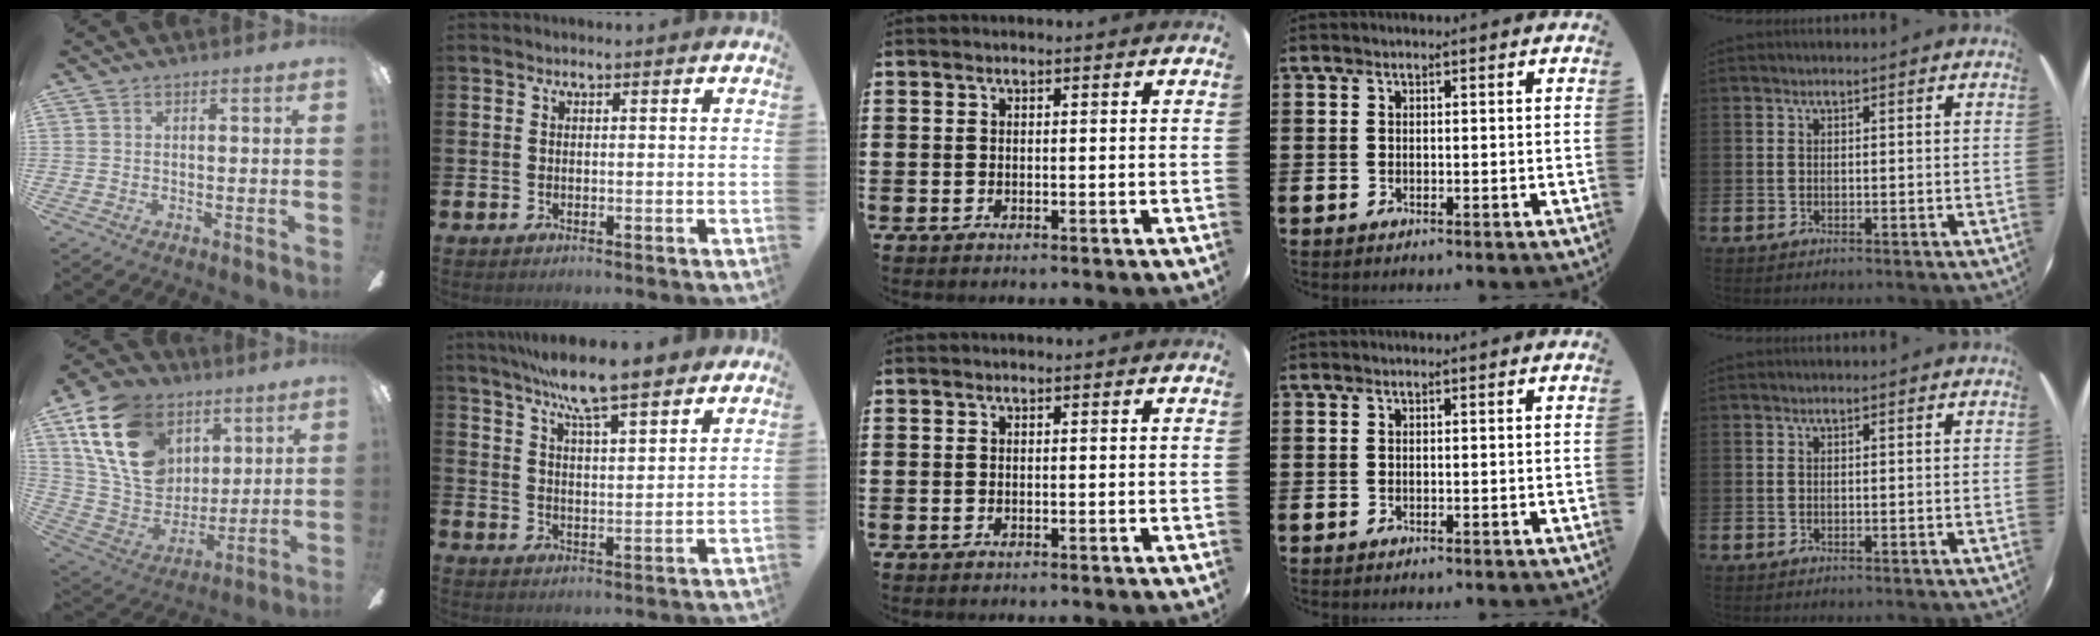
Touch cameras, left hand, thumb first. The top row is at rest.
{"thumb": {"total": 22.2, "force": [9.7, 16.1, 11.8], "torque": [-0.241, -0.025, 0.184]}, "index": {"total": 9.6, "force": [8.6, 1.1, 4.2], "torque": [-0.097, -0.037, 0.152]}}